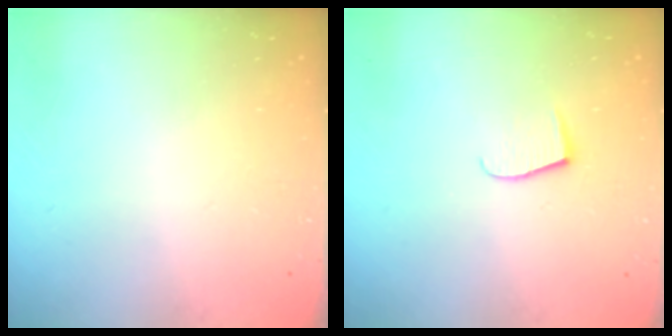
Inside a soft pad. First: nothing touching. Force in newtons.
{"total": 5.9, "press": 5.9, "slide": 0.4}